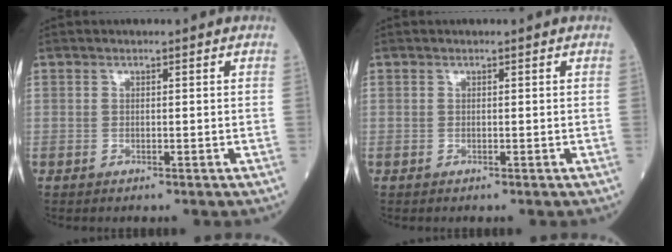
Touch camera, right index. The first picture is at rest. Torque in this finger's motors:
{"motor_torque": [0.00, 0.00, -0.03, -0.01]}